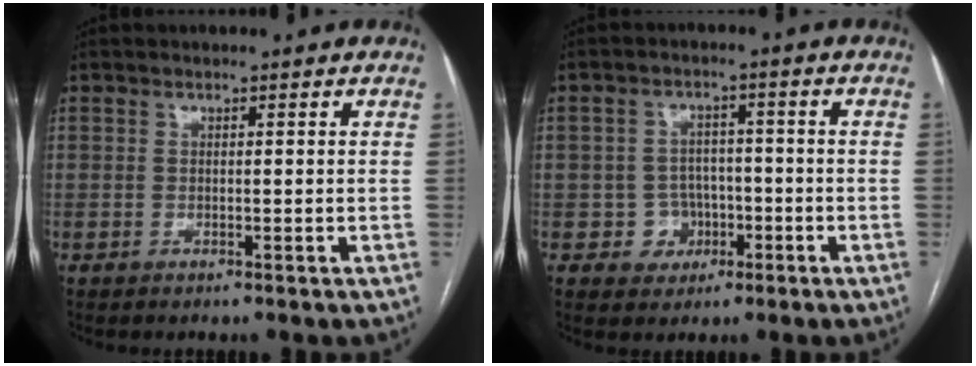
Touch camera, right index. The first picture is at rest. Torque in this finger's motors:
{"motor_torque": [-0.25, -0.07, -0.75, -0.21]}